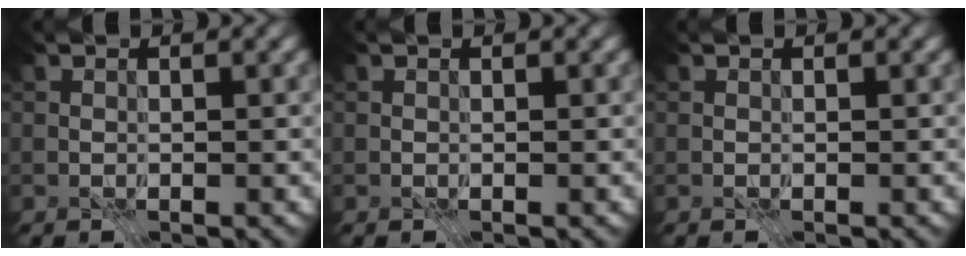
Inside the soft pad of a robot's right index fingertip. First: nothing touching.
{"total": 0.0}
{"total": 0.0}